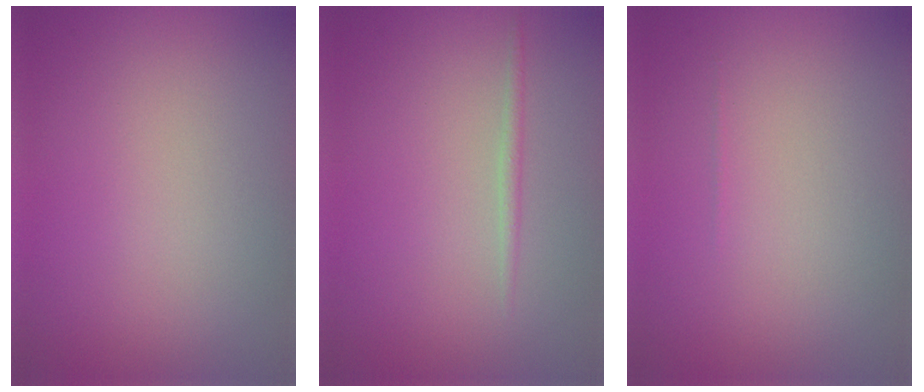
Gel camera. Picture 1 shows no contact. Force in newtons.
{"total": 0.8, "press": 0.8, "slide": 0.0}
{"total": 0.0}